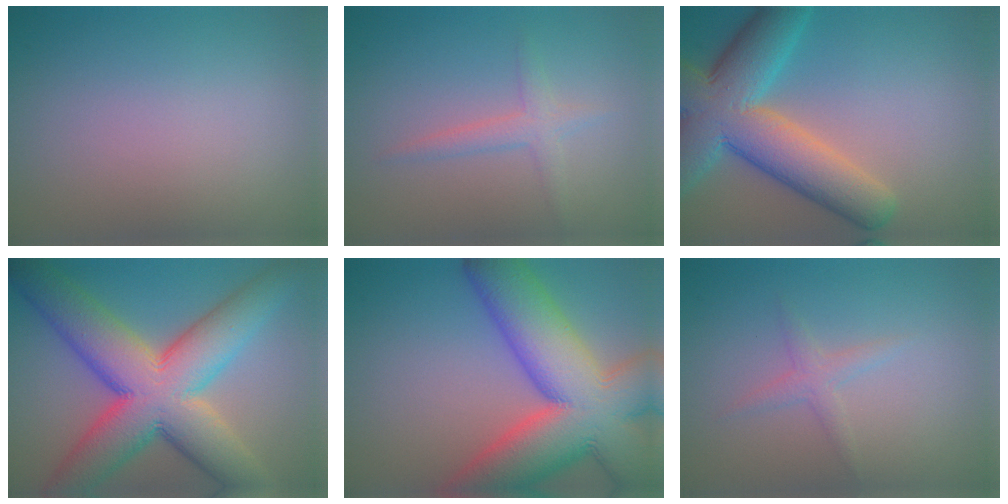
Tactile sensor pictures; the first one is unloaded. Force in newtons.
{"total": 2.0, "press": 2.0, "slide": 0.1}
{"total": 10.1, "press": 10.0, "slide": 0.6}
{"total": 13.3, "press": 13.3, "slide": 0.6}
{"total": 15.6, "press": 15.6, "slide": 0.9}
{"total": 1.4, "press": 1.4, "slide": 0.1}